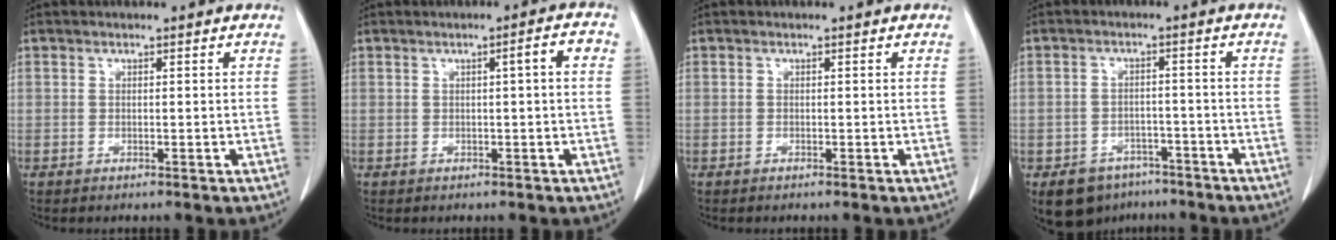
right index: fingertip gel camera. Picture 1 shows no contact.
{"total": 3.0, "force": [0.4, 0.0, 3.0], "torque": [-0.040, 0.009, 0.005]}
{"total": 0.0}
{"total": 7.6, "force": [-5.4, 5.1, 1.9], "torque": [-0.025, 0.008, -0.075]}